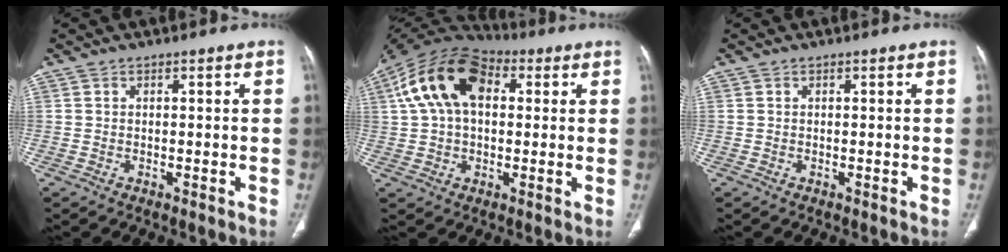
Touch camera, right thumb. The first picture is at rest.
{"total": 16.7, "force": [4.1, 10.4, 12.4], "torque": [-0.219, 0.031, 0.064]}
{"total": 0.0}